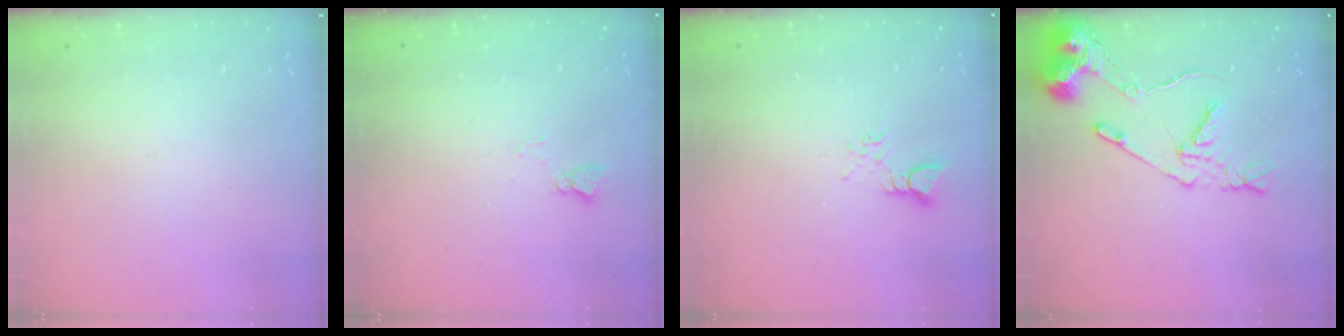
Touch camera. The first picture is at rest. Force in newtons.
{"total": 4.4, "press": 4.3, "slide": 0.6}
{"total": 2.8, "press": 2.8, "slide": 0.4}
{"total": 12.8, "press": 12.7, "slide": 1.4}